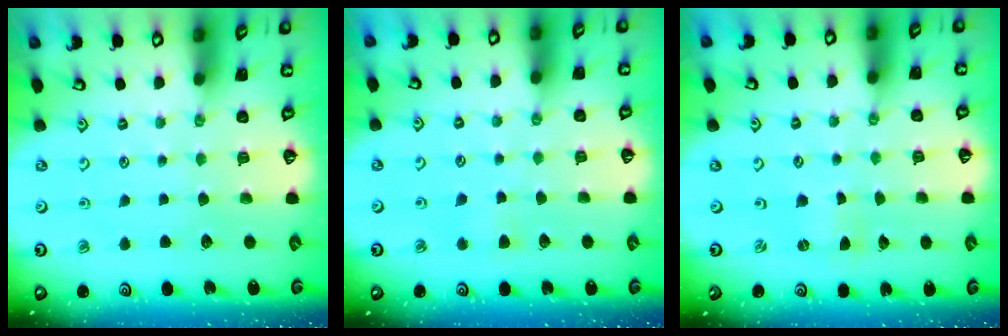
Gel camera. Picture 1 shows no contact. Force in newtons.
{"total": 2.7, "press": 2.7, "slide": 0.4}
{"total": 0.0}